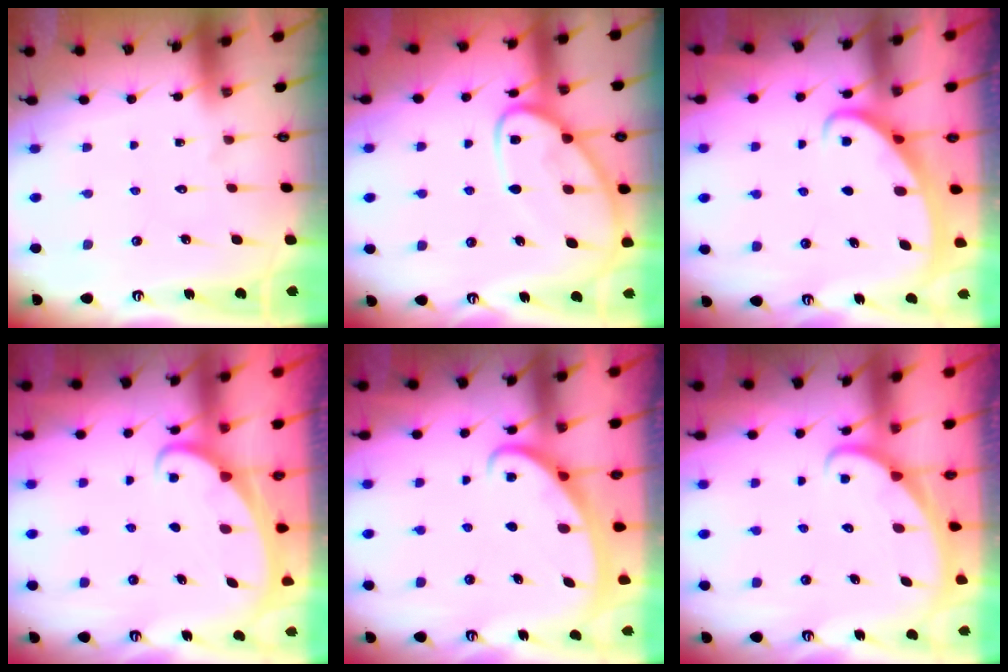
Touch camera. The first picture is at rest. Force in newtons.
{"total": 12.8, "press": 12.8, "slide": 1.2}
{"total": 2.4, "press": 2.4, "slide": 0.4}
{"total": 2.0, "press": 2.0, "slide": 0.3}
{"total": 2.6, "press": 2.6, "slide": 0.3}
{"total": 1.9, "press": 1.9, "slide": 0.0}